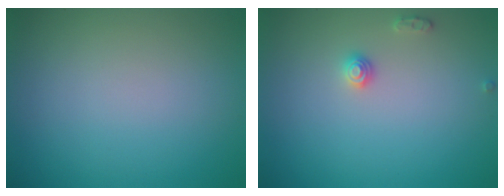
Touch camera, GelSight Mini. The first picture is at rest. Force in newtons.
{"total": 1.2, "press": 1.2, "slide": 0.0}